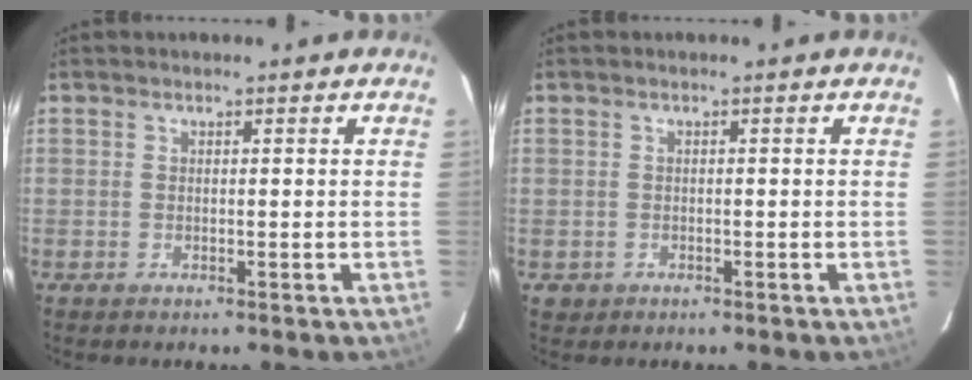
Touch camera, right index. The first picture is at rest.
{"total": 1.9, "force": [-0.5, 1.8, 0.2], "torque": [-0.004, 0.002, -0.003]}